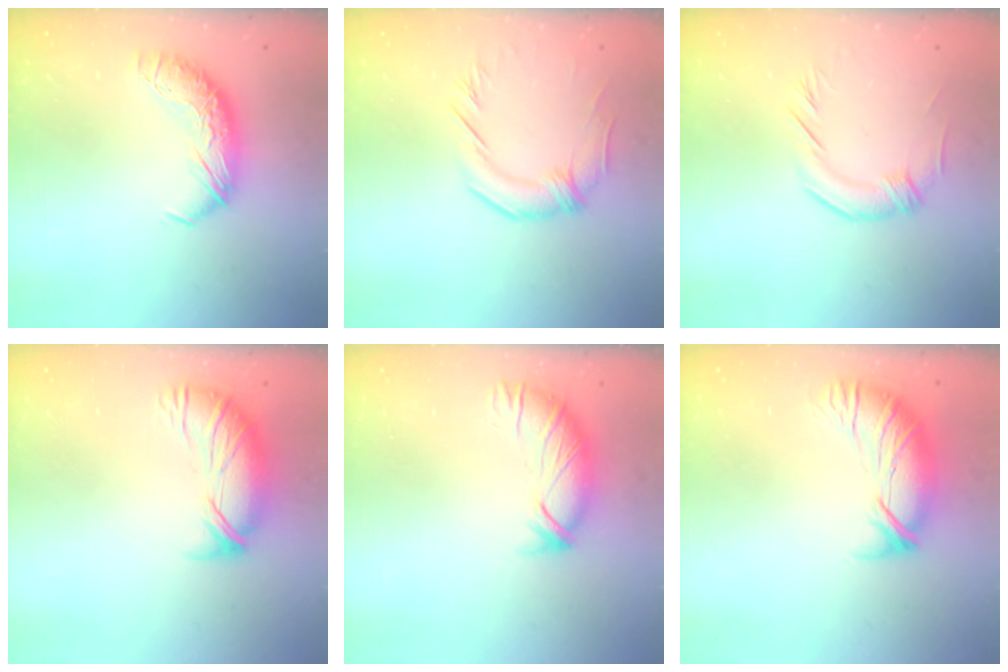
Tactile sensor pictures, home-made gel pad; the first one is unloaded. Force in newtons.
{"total": 0.8, "press": 0.6, "slide": 0.5}
{"total": 2.3, "press": 1.9, "slide": 1.4}
{"total": 3.9, "press": 3.4, "slide": 2.0}
{"total": 3.7, "press": 3.4, "slide": 1.3}
{"total": 3.3, "press": 2.3, "slide": 2.4}